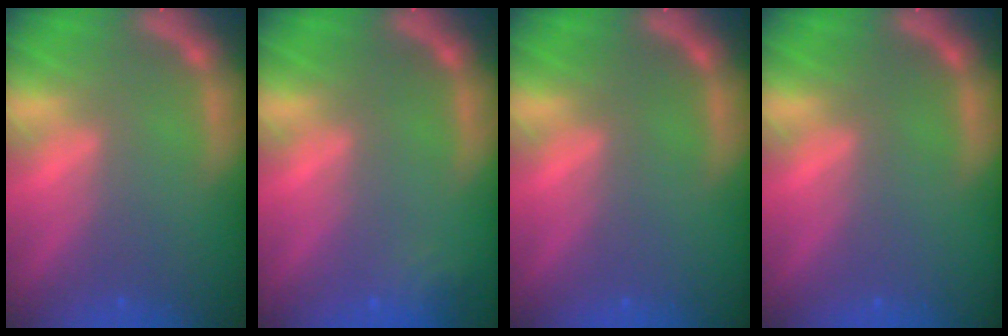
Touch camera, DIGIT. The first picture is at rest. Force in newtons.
{"total": 1.9}
{"total": 0.0}
{"total": 0.0}